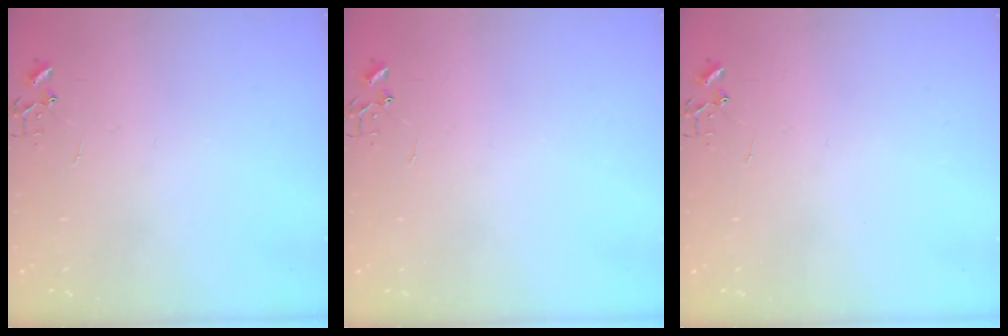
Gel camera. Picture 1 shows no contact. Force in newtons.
{"total": 0.0}
{"total": 0.0}